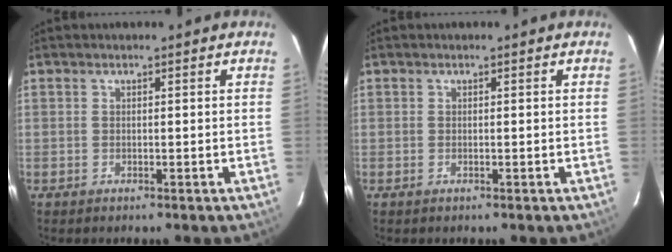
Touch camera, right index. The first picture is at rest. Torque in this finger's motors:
{"motor_torque": [0.14, -0.04, 0.09, 0.01]}